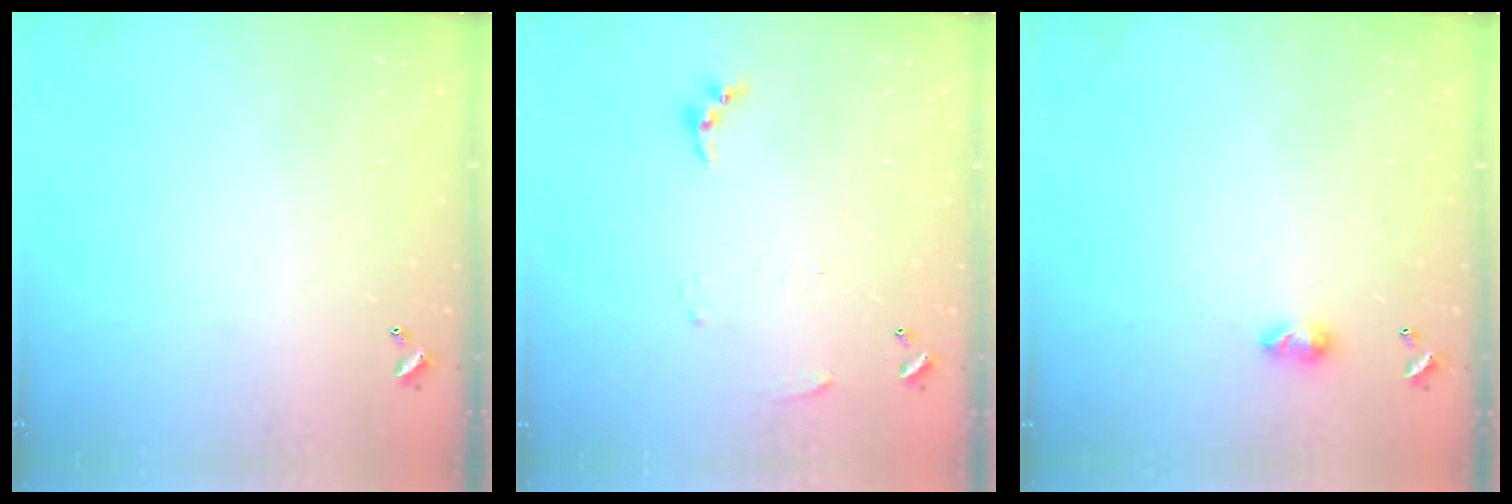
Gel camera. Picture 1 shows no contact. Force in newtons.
{"total": 4.6, "press": 4.6, "slide": 0.4}
{"total": 4.9, "press": 4.8, "slide": 0.7}